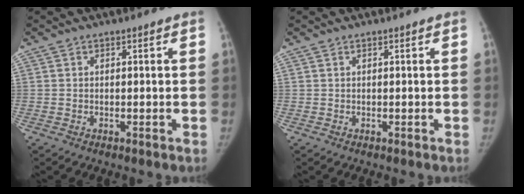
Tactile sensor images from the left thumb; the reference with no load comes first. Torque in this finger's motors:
{"motor_torque": [0.51, 0.50, 0.12, 0.03, 0.00]}